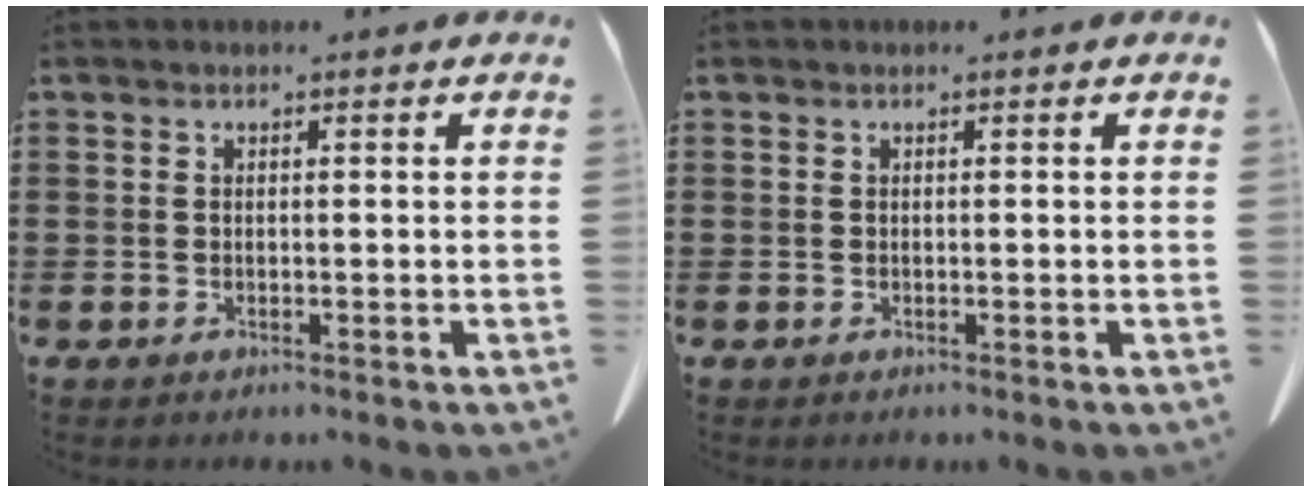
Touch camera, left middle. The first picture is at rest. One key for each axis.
{"total": 0.0}